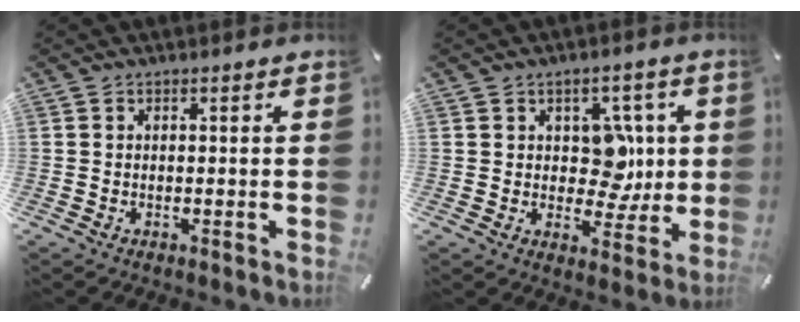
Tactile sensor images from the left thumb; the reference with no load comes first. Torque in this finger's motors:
{"motor_torque": [1.07, 1.42, 0.28, -0.49, 0.14]}